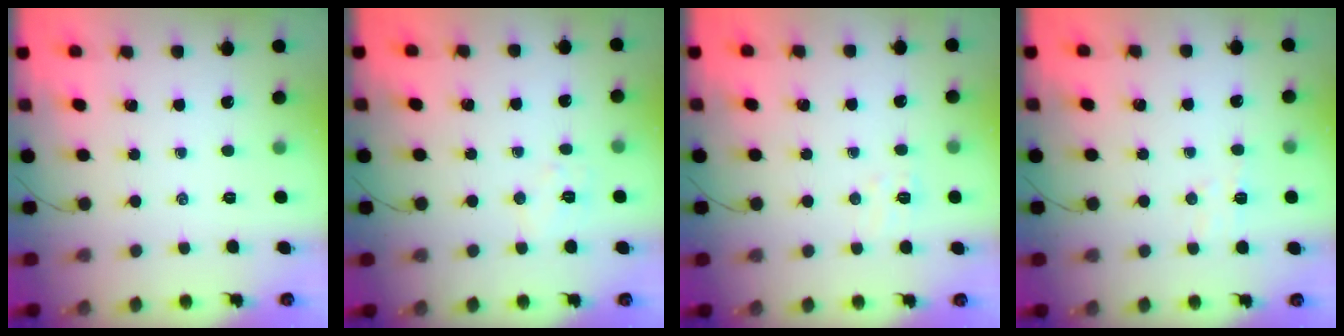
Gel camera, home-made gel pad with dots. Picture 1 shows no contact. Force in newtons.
{"total": 5.6, "press": 5.5, "slide": 0.9}
{"total": 4.5, "press": 4.4, "slide": 1.1}
{"total": 4.9, "press": 4.9, "slide": 0.7}